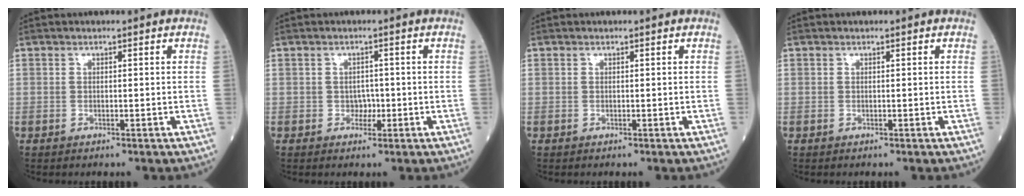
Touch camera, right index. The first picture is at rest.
{"total": 1.7, "force": [-0.5, 1.2, 1.0], "torque": [-0.011, 0.004, -0.006]}
{"total": 0.0}
{"total": 0.0}